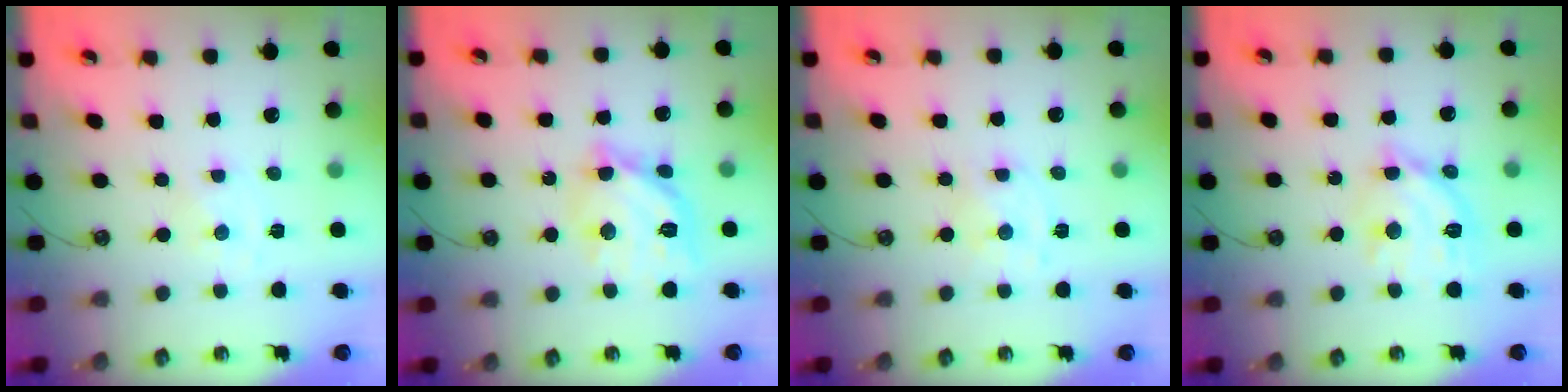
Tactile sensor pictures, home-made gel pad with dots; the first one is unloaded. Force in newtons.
{"total": 14.8, "press": 14.7, "slide": 1.1}
{"total": 2.8, "press": 2.7, "slide": 0.7}
{"total": 13.5, "press": 13.5, "slide": 1.2}